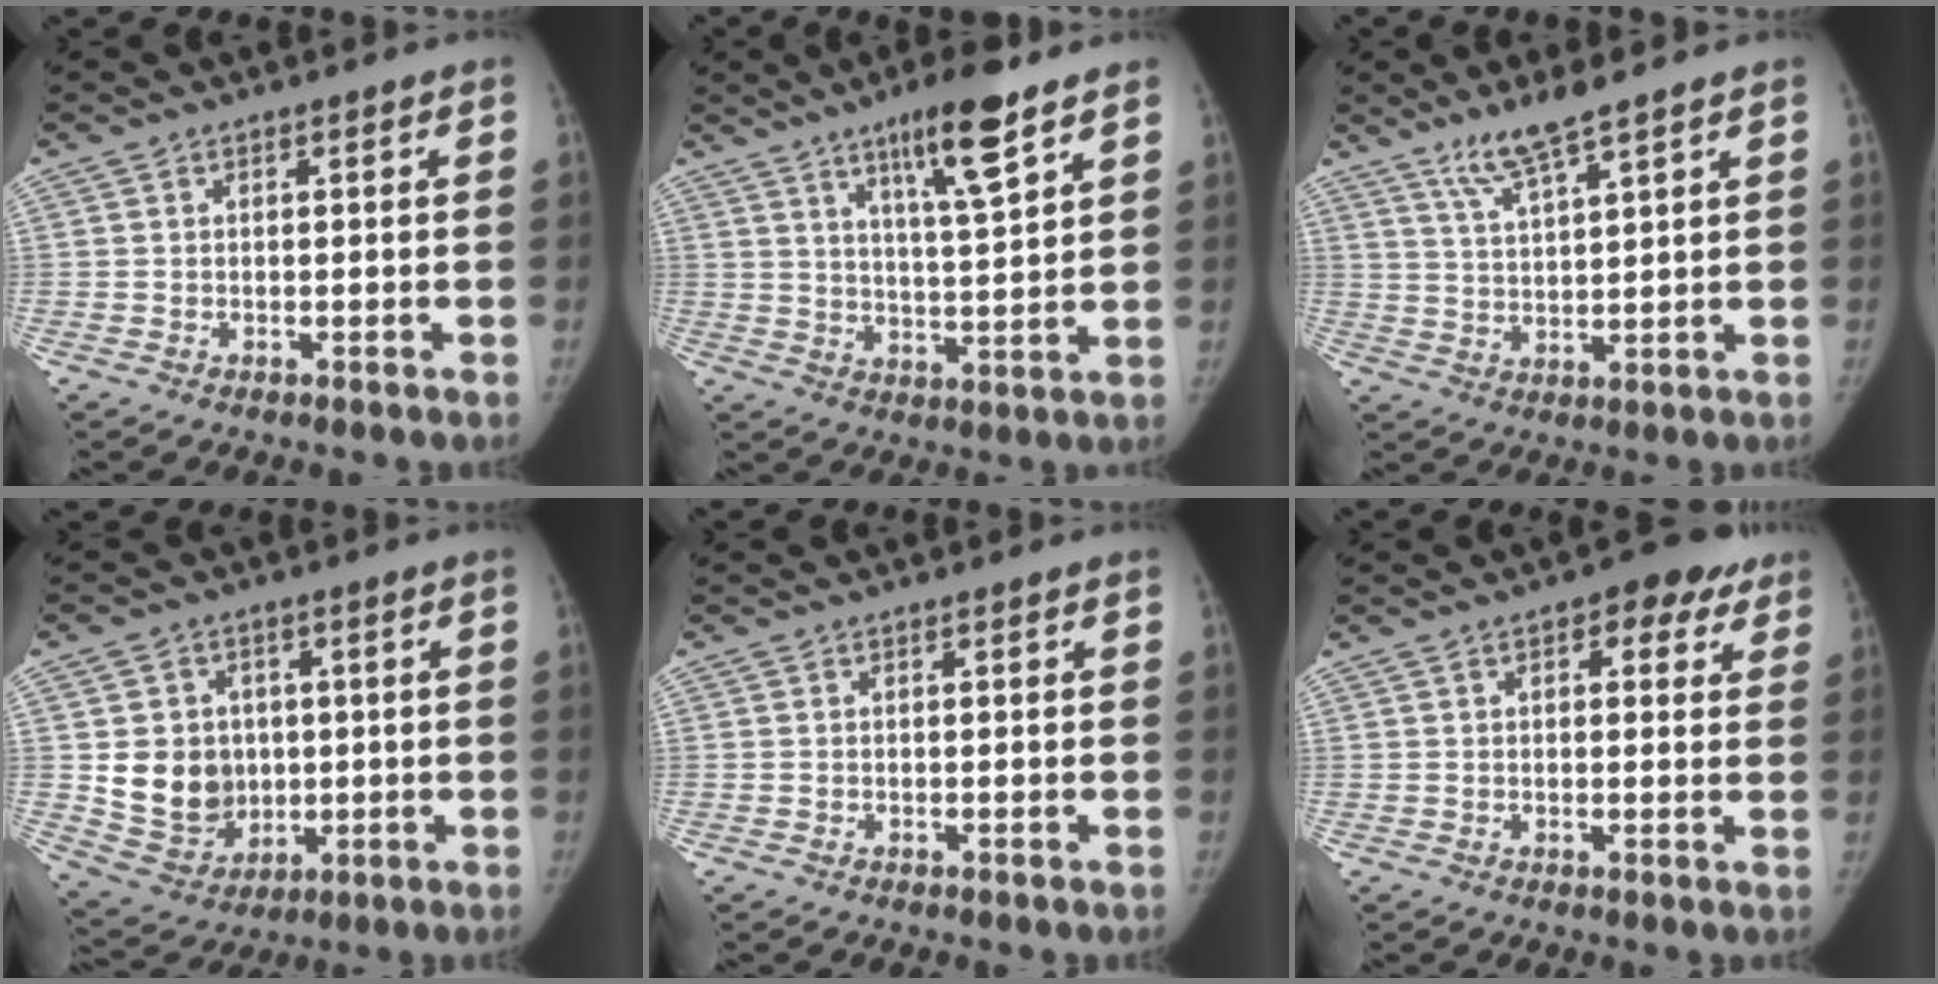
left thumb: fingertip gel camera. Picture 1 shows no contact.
{"total": 11.3, "force": [7.0, 1.6, 8.8], "torque": [-0.138, -0.039, 0.115]}
{"total": 6.9, "force": [5.2, 0.4, 4.4], "torque": [-0.091, -0.032, 0.107]}
{"total": 11.4, "force": [0.7, 9.8, 5.8], "torque": [-0.062, -0.009, 0.034]}
{"total": 0.0}
{"total": 6.6, "force": [3.4, 3.4, 4.5], "torque": [-0.026, -0.006, 0.035]}